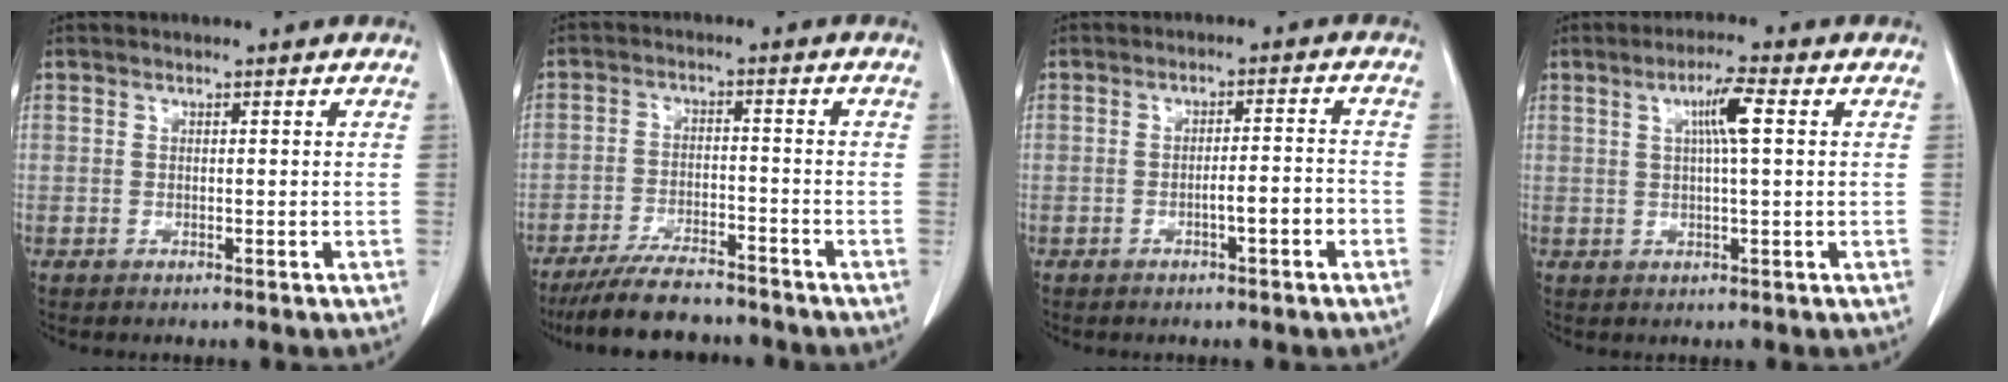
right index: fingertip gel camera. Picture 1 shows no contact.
{"total": 10.5, "force": [-9.2, 2.3, 4.4], "torque": [-0.074, -0.011, -0.149]}
{"total": 3.9, "force": [-1.8, 0.3, 3.5], "torque": [-0.051, 0.007, -0.028]}
{"total": 4.9, "force": [1.4, 0.2, 4.7], "torque": [-0.083, 0.006, 0.023]}